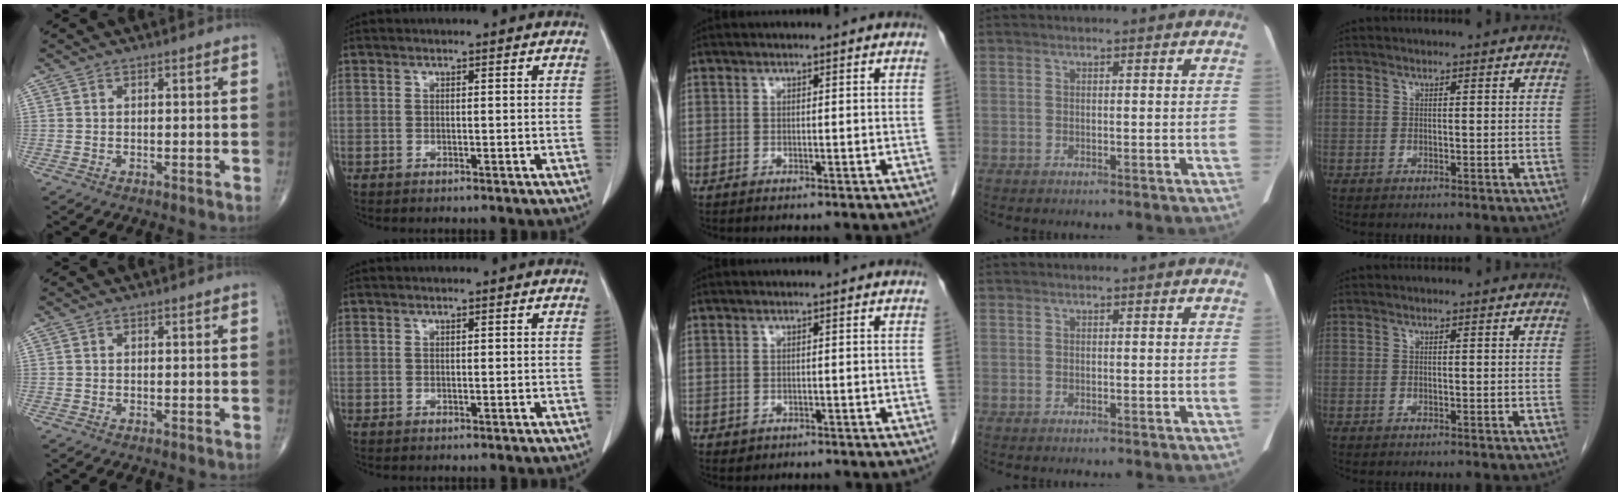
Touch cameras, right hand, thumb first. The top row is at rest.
{"middle": {"total": 0.9, "force": [-0.3, 0.8, 0.2], "torque": [-0.006, 0.002, 0.002]}}